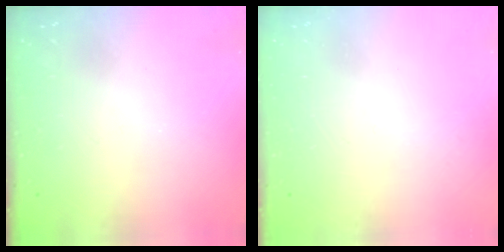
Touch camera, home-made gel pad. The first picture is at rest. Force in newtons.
{"total": 0.0}